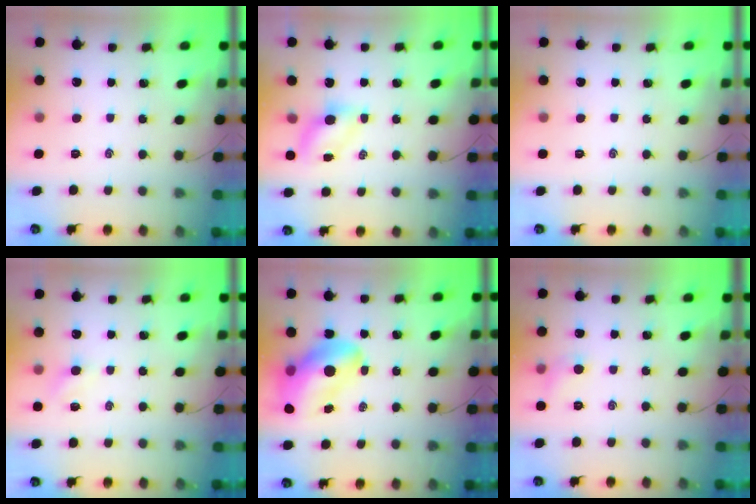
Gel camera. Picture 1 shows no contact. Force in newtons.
{"total": 4.4, "press": 4.4, "slide": 0.7}
{"total": 0.0}
{"total": 3.2, "press": 3.1, "slide": 1.0}
{"total": 15.3, "press": 14.7, "slide": 4.3}
{"total": 6.0, "press": 5.8, "slide": 1.6}